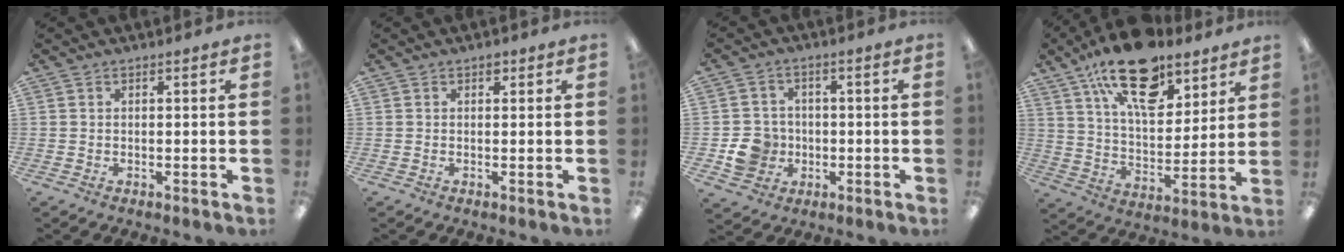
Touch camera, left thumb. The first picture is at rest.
{"total": 1.1, "force": [0.7, 0.7, 0.6], "torque": [-0.005, -0.001, 0.010]}
{"total": 7.9, "force": [-1.8, 7.3, 2.5], "torque": [-0.055, 0.014, -0.028]}
{"total": 21.3, "force": [13.7, 10.3, 12.7], "torque": [-0.204, -0.065, 0.236]}